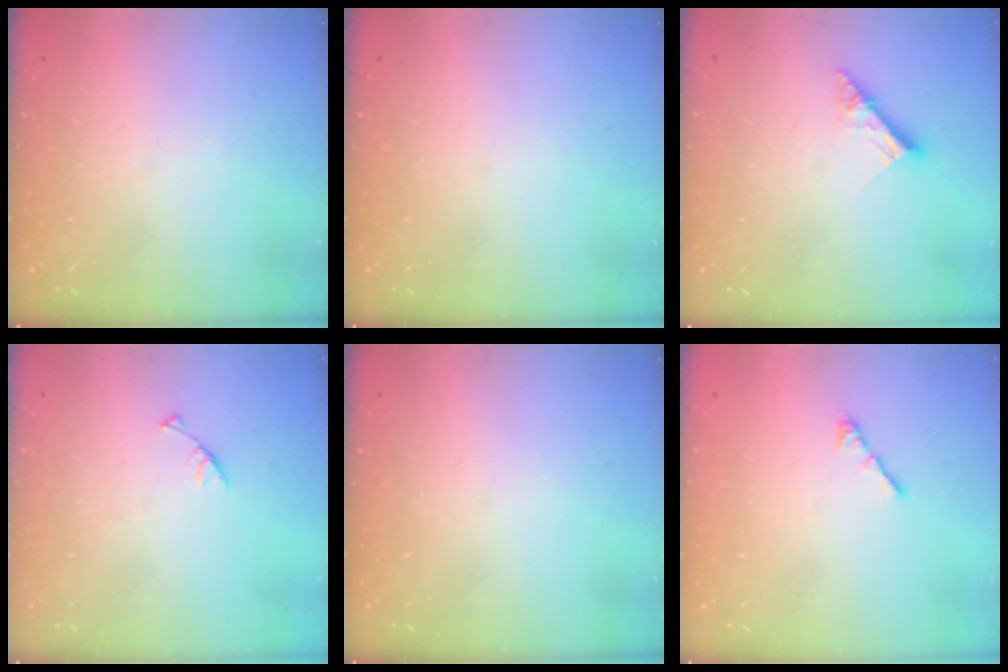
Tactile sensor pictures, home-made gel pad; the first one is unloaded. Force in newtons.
{"total": 0.0}
{"total": 8.2, "press": 8.1, "slide": 1.0}
{"total": 3.0, "press": 3.0, "slide": 0.3}
{"total": 0.0}
{"total": 3.0, "press": 2.9, "slide": 0.8}